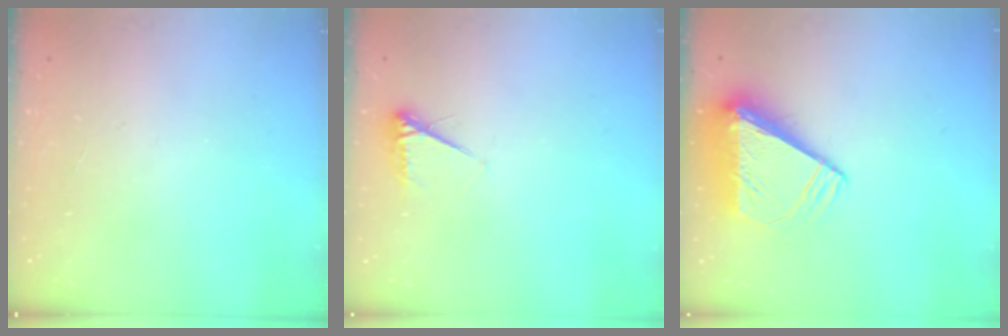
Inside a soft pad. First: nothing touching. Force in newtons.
{"total": 4.3, "press": 4.2, "slide": 0.6}
{"total": 8.9, "press": 8.9, "slide": 1.1}